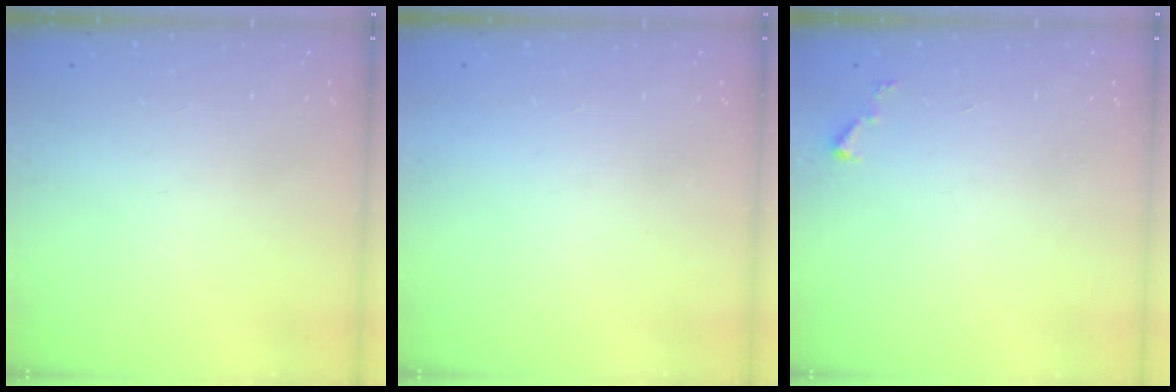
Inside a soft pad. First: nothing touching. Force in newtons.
{"total": 1.5, "press": 1.5, "slide": 0.1}
{"total": 3.1, "press": 3.1, "slide": 0.2}